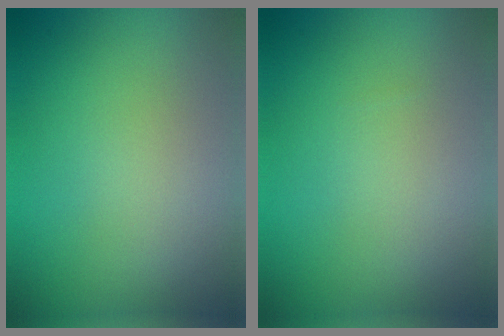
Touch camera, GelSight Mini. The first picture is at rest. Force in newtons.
{"total": 0.0}